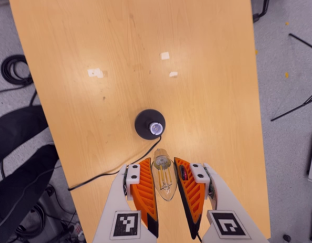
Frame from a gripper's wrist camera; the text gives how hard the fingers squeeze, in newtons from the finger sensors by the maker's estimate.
{"total": 9.7, "left": 9.4, "right": 9.9}